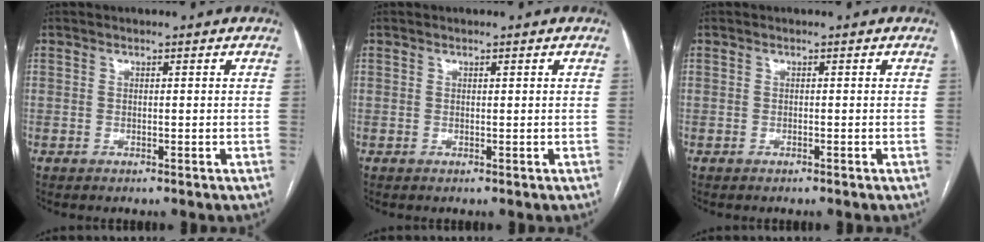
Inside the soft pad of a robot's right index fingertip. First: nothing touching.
{"total": 0.0}
{"total": 0.0}